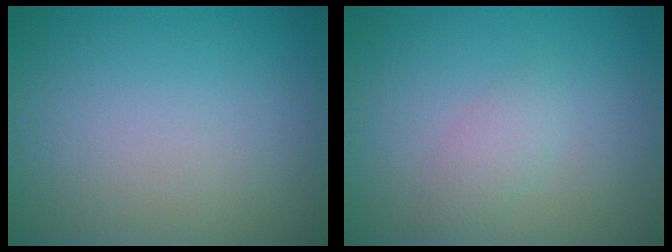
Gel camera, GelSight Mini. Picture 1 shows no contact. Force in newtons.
{"total": 1.5, "press": 1.5, "slide": 0.1}